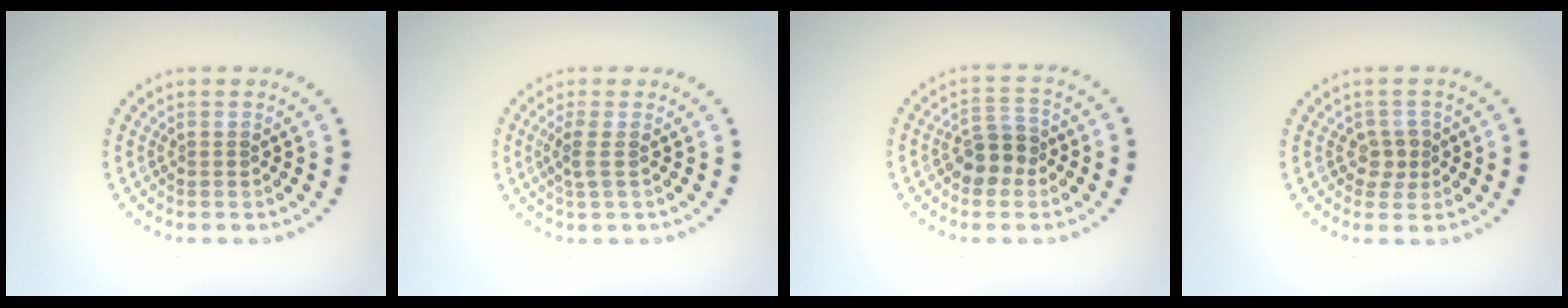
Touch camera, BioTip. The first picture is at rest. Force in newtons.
{"total": 1.4, "press": 1.2, "slide": 0.8}
{"total": 3.4, "press": 3.2, "slide": 1.2}
{"total": 1.8, "press": 1.5, "slide": 0.9}